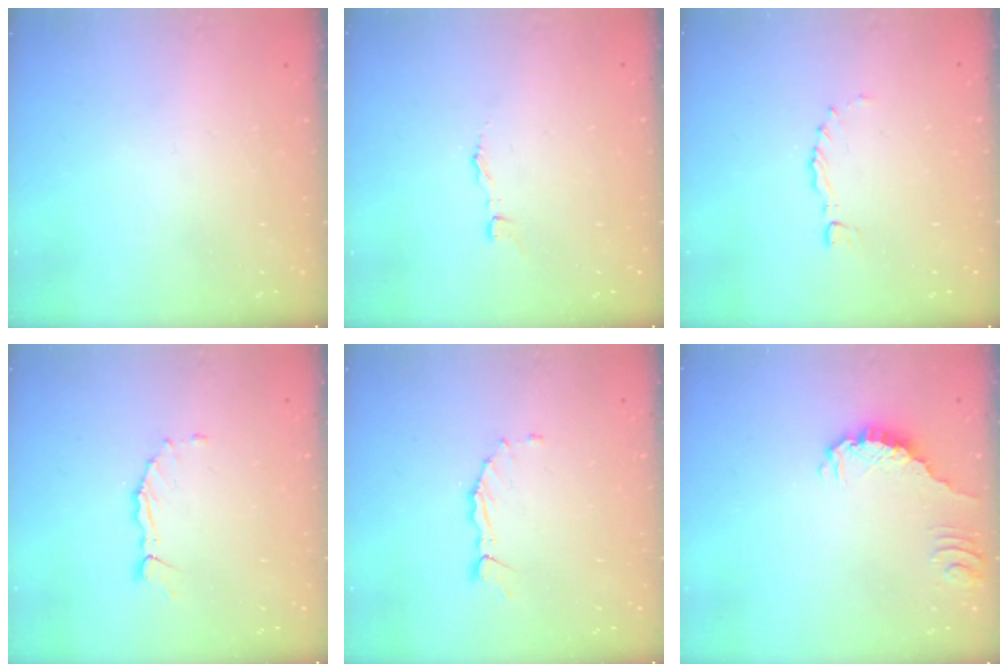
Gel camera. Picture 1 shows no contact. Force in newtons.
{"total": 1.7, "press": 1.7, "slide": 0.1}
{"total": 0.0}
{"total": 1.0, "press": 1.0, "slide": 0.2}
{"total": 1.0, "press": 1.0, "slide": 0.2}
{"total": 0.6, "press": 0.6, "slide": 0.2}